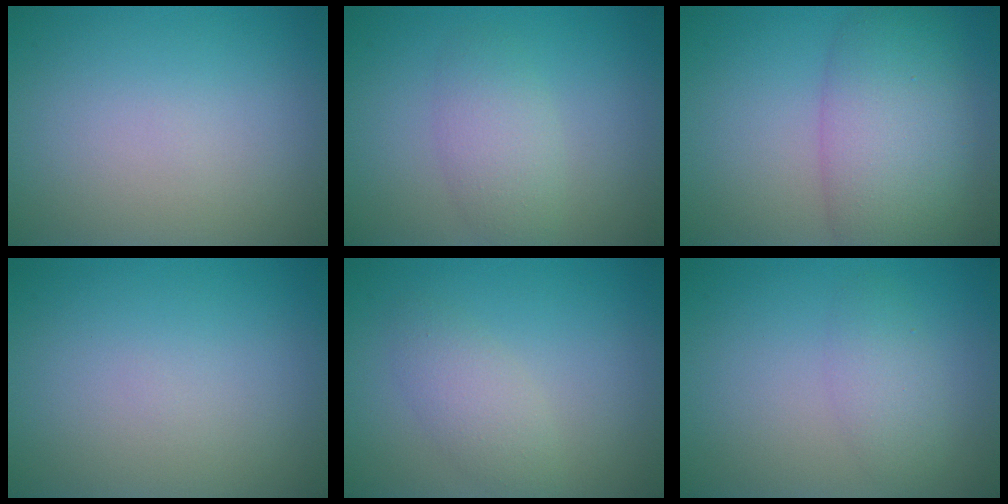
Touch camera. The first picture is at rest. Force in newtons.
{"total": 2.8, "press": 2.8, "slide": 0.1}
{"total": 7.7, "press": 7.7, "slide": 0.3}
{"total": 0.0}
{"total": 2.4, "press": 2.4, "slide": 0.2}
{"total": 2.0, "press": 2.0, "slide": 0.1}